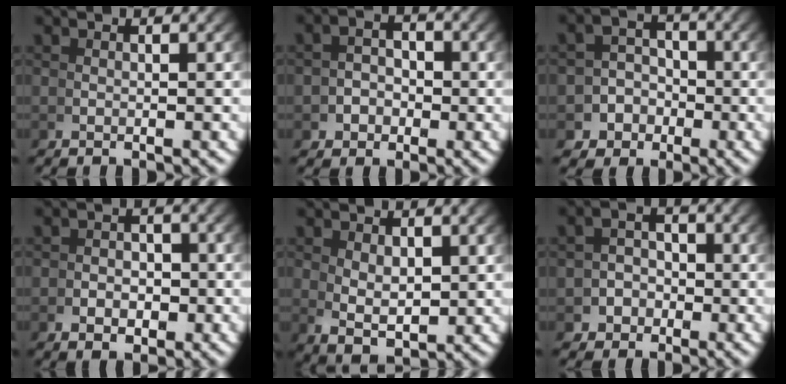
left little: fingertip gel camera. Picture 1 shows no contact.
{"total": 3.0, "force": [-0.9, 2.4, 1.4], "torque": [-0.017, -0.009, -0.016]}
{"total": 6.8, "force": [-2.4, 6.0, 2.0], "torque": [-0.031, -0.017, -0.047]}
{"total": 2.2, "force": [-1.0, 1.3, 1.4], "torque": [-0.003, -0.004, -0.018]}
{"total": 4.1, "force": [-0.5, 2.3, 3.4], "torque": [-0.070, -0.032, 0.015]}
{"total": 4.4, "force": [-1.5, 3.7, 1.6], "torque": [-0.023, -0.014, -0.025]}